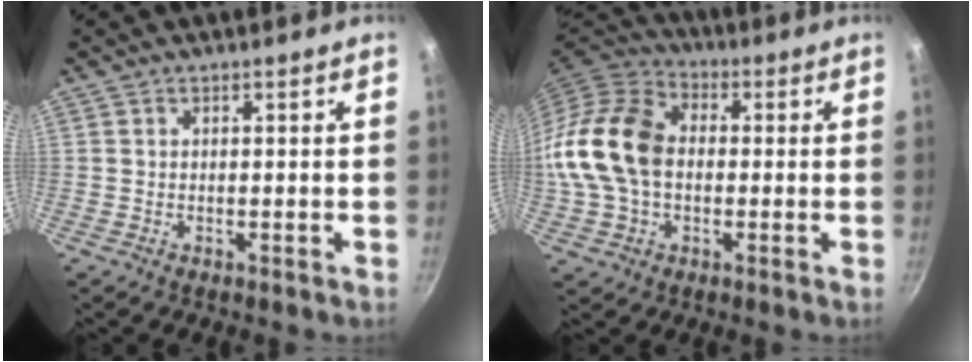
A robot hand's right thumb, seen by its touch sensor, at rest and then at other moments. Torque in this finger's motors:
{"motor_torque": [0.64, 0.89, 0.52, -0.41, 0.21]}